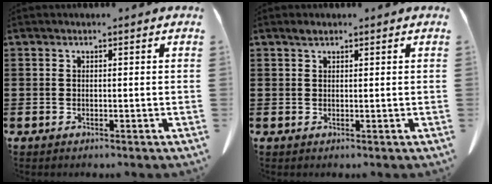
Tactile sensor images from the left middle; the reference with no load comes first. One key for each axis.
{"total": 1.0, "fx": 0.7, "fy": 0.4, "fz": 0.6, "tx": -0.014, "ty": 0.002, "tz": 0.013}